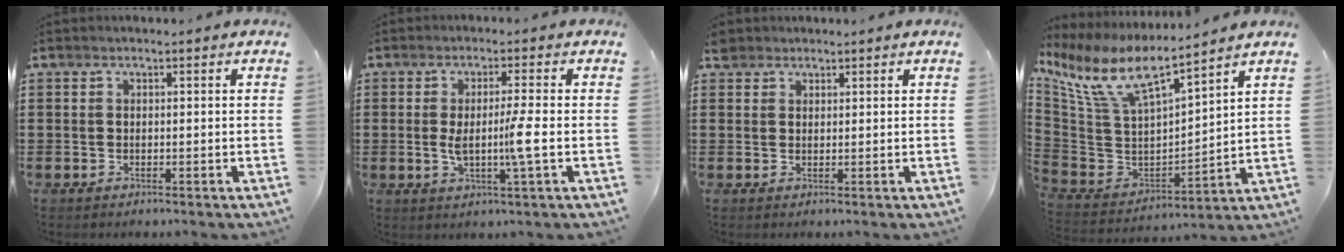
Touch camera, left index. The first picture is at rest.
{"total": 5.3, "force": [-0.6, -0.4, 5.2], "torque": [-0.099, -0.012, -0.016]}
{"total": 1.9, "force": [1.6, 1.1, 0.2], "torque": [-0.011, 0.006, 0.032]}
{"total": 10.7, "force": [7.0, 3.1, 7.4], "torque": [-0.175, -0.045, 0.122]}